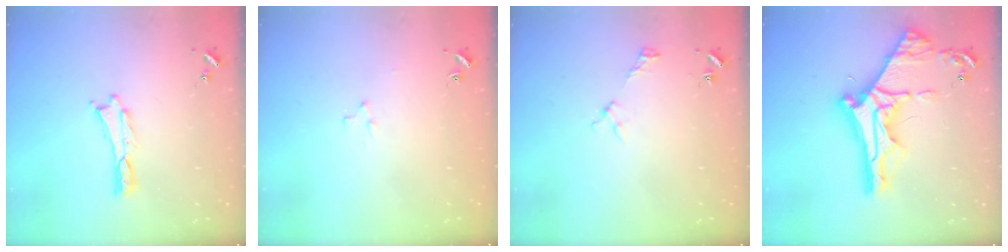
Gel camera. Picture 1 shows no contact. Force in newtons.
{"total": 2.2, "press": 2.2, "slide": 0.2}
{"total": 2.2, "press": 2.2, "slide": 0.3}
{"total": 11.8, "press": 11.7, "slide": 1.2}